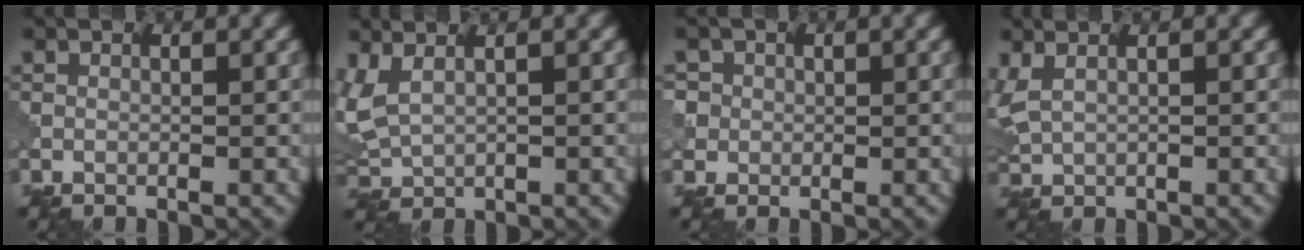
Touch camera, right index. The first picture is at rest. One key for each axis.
{"total": 3.8, "fx": 1.5, "fy": 2.3, "fz": 2.6, "tx": -0.080, "ty": 0.010, "tz": 0.040}
{"total": 4.3, "fx": 1.3, "fy": 3.9, "fz": 1.1, "tx": -0.011, "ty": 0.030, "tz": 0.006}
{"total": 2.8, "fx": 1.3, "fy": 1.7, "fz": 1.8, "tx": -0.052, "ty": 0.014, "tz": 0.033}